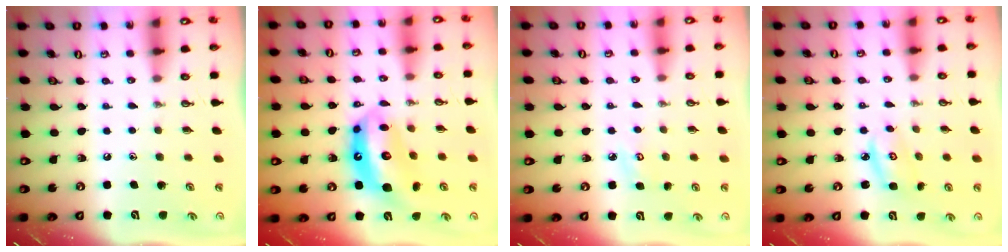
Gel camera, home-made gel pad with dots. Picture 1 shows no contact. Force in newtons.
{"total": 14.1, "press": 14.0, "slide": 1.7}
{"total": 4.4, "press": 4.4, "slide": 0.4}
{"total": 4.2, "press": 4.2, "slide": 0.3}